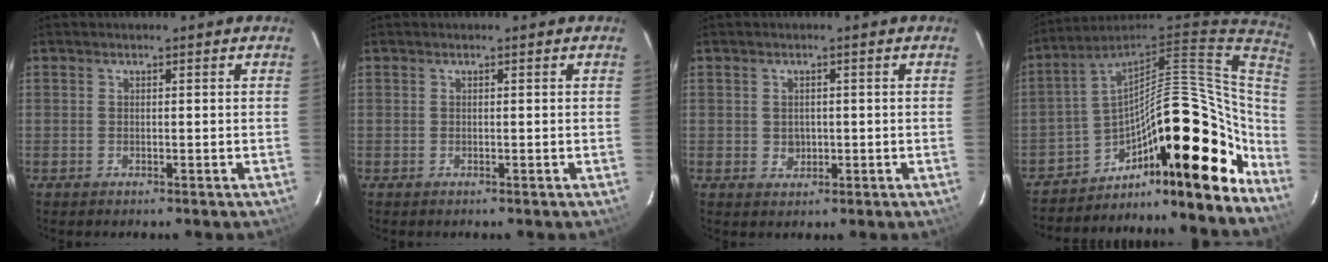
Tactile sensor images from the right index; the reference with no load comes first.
{"total": 0.0}
{"total": 2.3, "force": [0.0, 2.2, 0.9], "torque": [-0.015, 0.003, 0.005]}
{"total": 26.0, "force": [-14.7, 11.1, 18.4], "torque": [-0.272, 0.012, -0.229]}